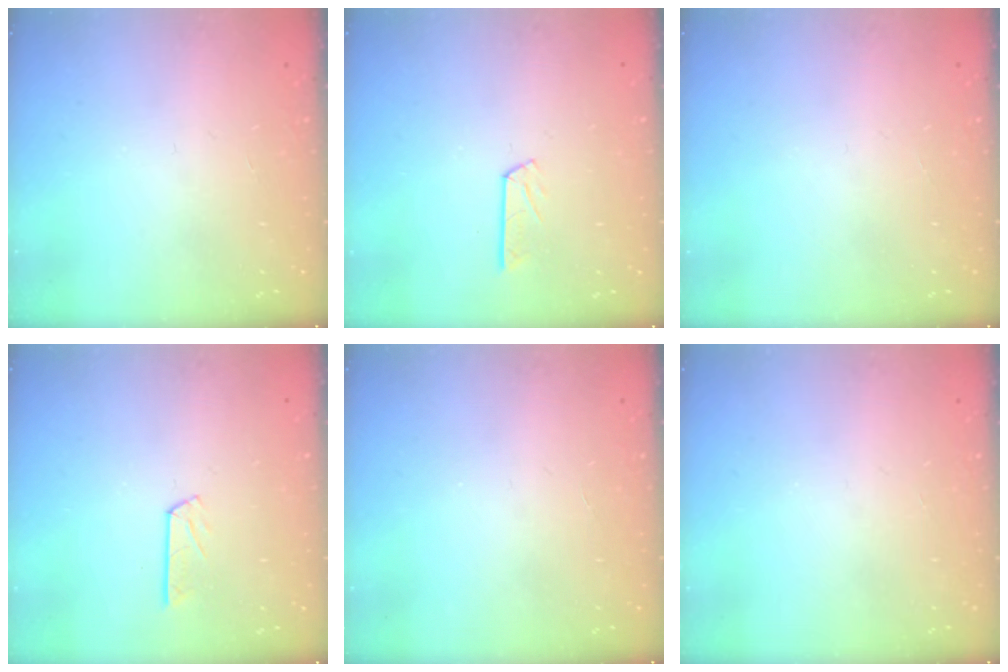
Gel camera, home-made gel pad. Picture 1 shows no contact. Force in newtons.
{"total": 4.7, "press": 4.7, "slide": 0.5}
{"total": 0.0}
{"total": 4.7, "press": 4.7, "slide": 0.5}
{"total": 0.0}
{"total": 0.0}